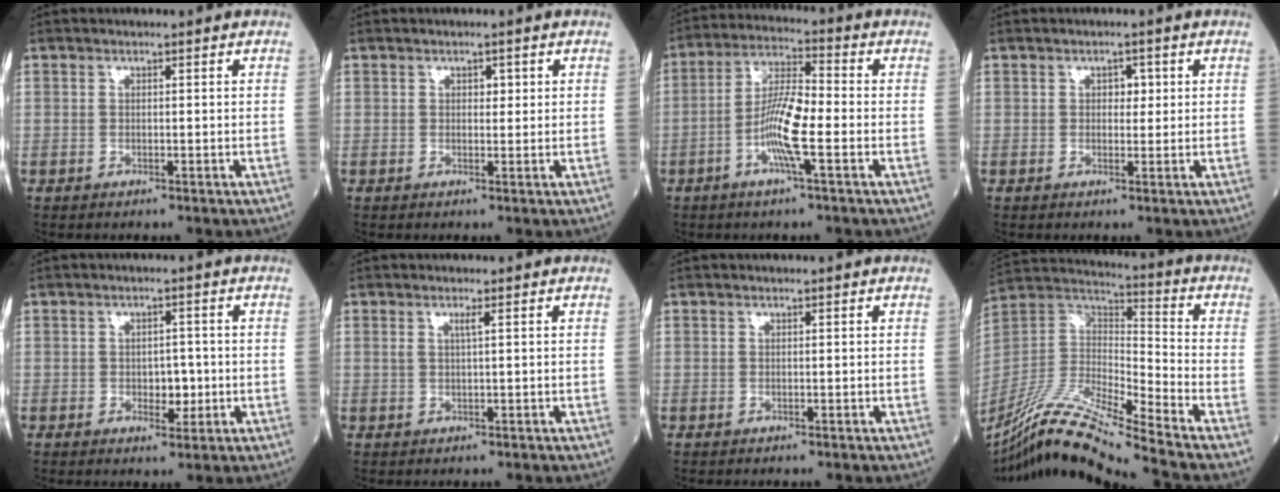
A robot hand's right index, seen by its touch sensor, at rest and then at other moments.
{"total": 1.2, "force": [0.4, 0.8, 0.8], "torque": [-0.005, 0.000, 0.004]}
{"total": 9.1, "force": [-2.8, 0.9, 8.6], "torque": [-0.168, 0.004, -0.059]}
{"total": 1.9, "force": [0.4, 1.2, 1.3], "torque": [-0.012, 0.004, 0.004]}
{"total": 3.3, "force": [-0.6, 1.9, 2.6], "torque": [-0.031, 0.003, -0.002]}
{"total": 1.2, "force": [0.4, -0.2, 1.1], "torque": [-0.024, 0.001, 0.008]}
{"total": 0.0}
{"total": 17.4, "force": [-14.3, -1.1, 9.8], "torque": [-0.201, -0.006, -0.271]}